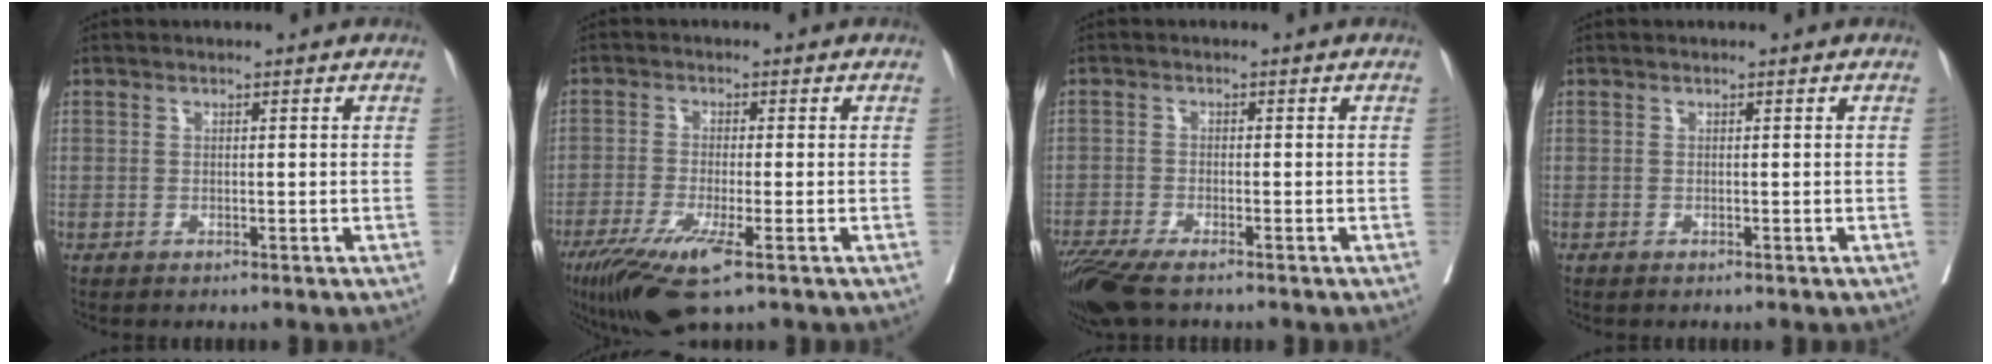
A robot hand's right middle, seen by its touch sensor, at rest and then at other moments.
{"total": 8.3, "force": [-4.6, 1.0, 6.9], "torque": [-0.127, -0.024, -0.078]}
{"total": 7.8, "force": [-5.9, 1.5, 4.8], "torque": [-0.086, -0.018, -0.105]}
{"total": 0.0}